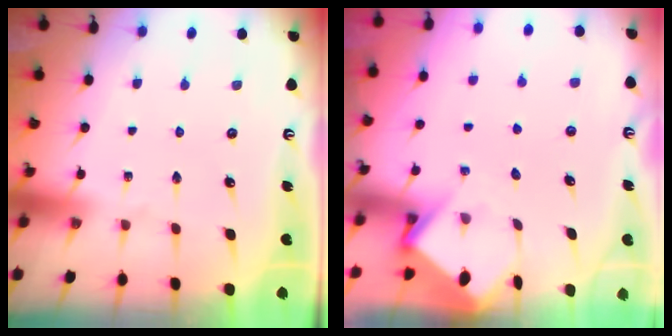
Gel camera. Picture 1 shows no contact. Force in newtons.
{"total": 4.0, "press": 4.0, "slide": 0.3}